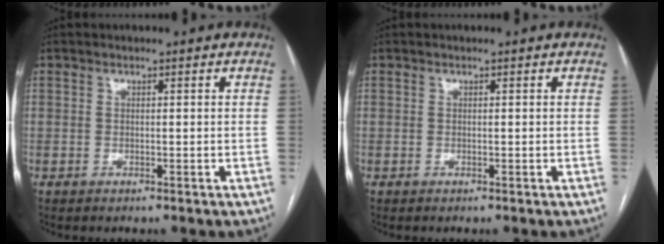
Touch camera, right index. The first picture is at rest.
{"total": 0.0}